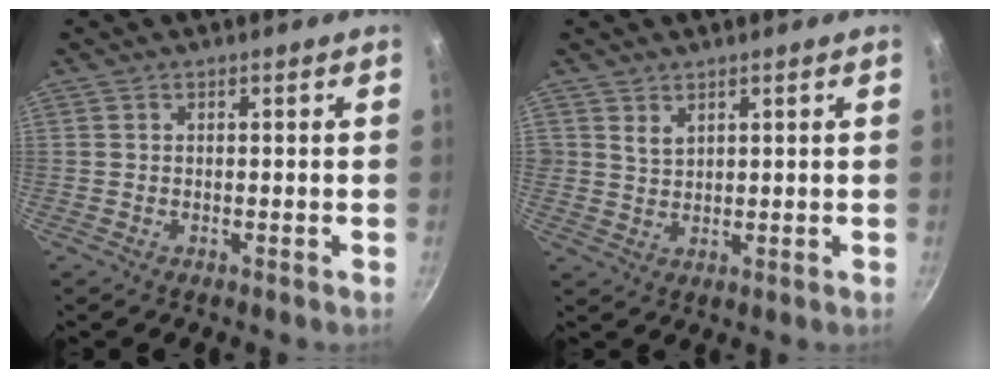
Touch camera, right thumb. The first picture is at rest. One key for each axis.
{"total": 2.4, "fx": 1.6, "fy": 1.6, "fz": 1.0, "tx": -0.012, "ty": -0.010, "tz": 0.033}